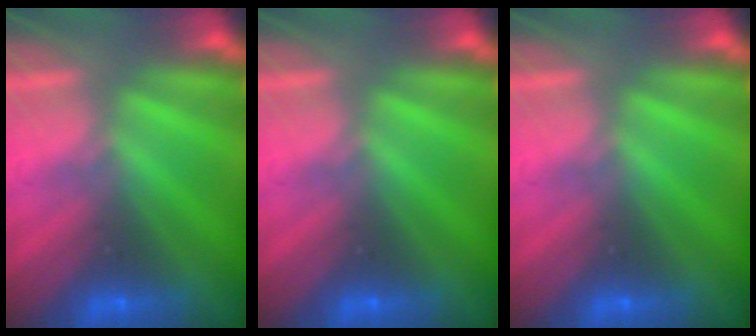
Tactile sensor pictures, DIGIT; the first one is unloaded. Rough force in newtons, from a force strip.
{"total": 0.0}
{"total": 0.0}